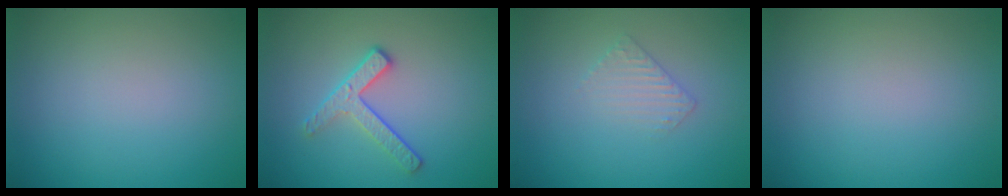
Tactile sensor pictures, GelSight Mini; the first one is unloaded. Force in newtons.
{"total": 2.8, "press": 2.4, "slide": 1.4}
{"total": 1.6, "press": 1.6, "slide": 0.4}
{"total": 0.0}